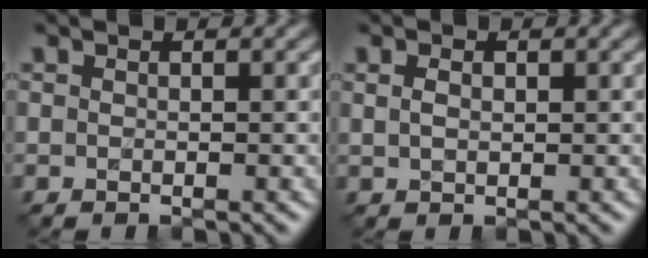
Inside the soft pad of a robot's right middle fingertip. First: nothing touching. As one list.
[{"total": 1.1, "force": [0.3, 0.7, 0.8], "torque": [-0.017, 0.000, 0.008]}]